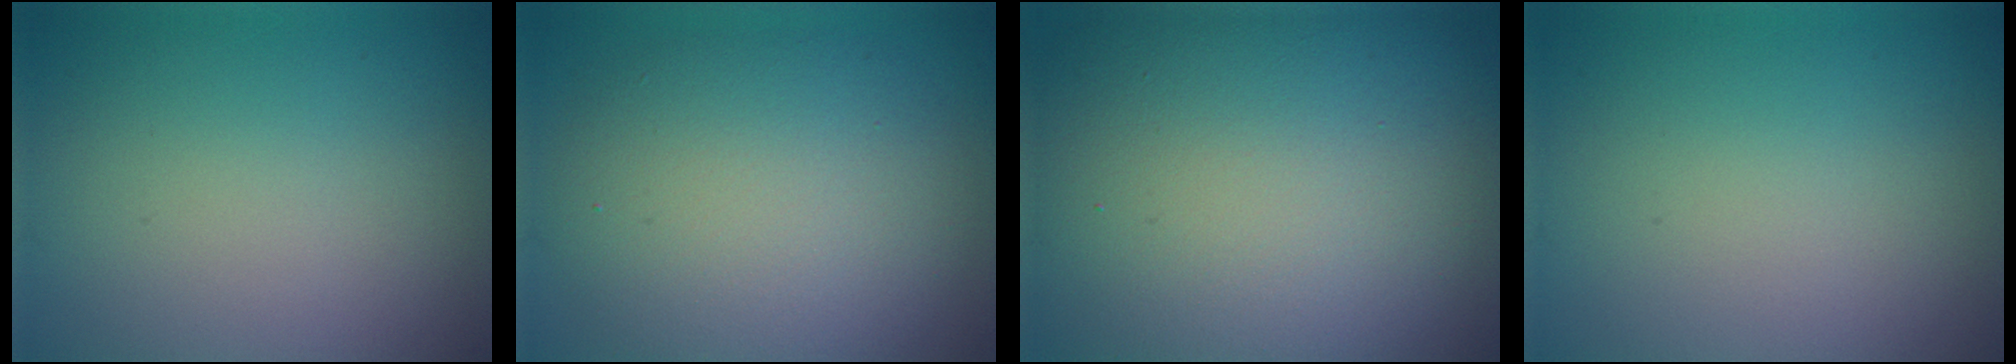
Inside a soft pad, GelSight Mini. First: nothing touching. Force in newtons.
{"total": 8.7, "press": 8.6, "slide": 0.8}
{"total": 20.1, "press": 20.1, "slide": 1.0}
{"total": 0.0}